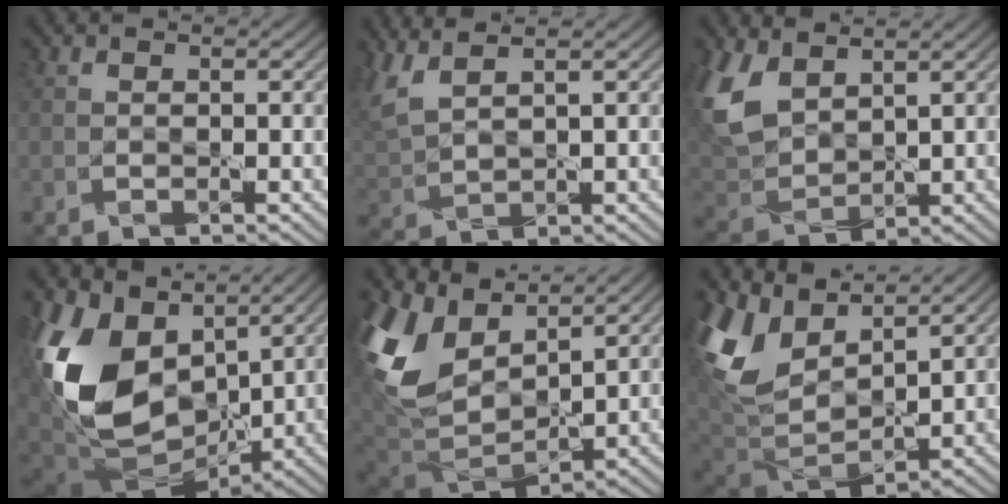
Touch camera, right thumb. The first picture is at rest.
{"total": 6.3, "force": [4.0, 2.1, 4.4], "torque": [-0.128, 0.013, 0.085]}
{"total": 9.4, "force": [4.8, 5.4, 6.0], "torque": [-0.183, 0.010, 0.100]}
{"total": 16.0, "force": [2.2, 10.4, 11.9], "torque": [-0.291, -0.002, 0.039]}
{"total": 14.2, "force": [5.2, 9.0, 9.8], "torque": [-0.255, 0.013, 0.108]}
{"total": 12.7, "force": [6.3, 7.4, 8.2], "torque": [-0.220, 0.018, 0.128]}